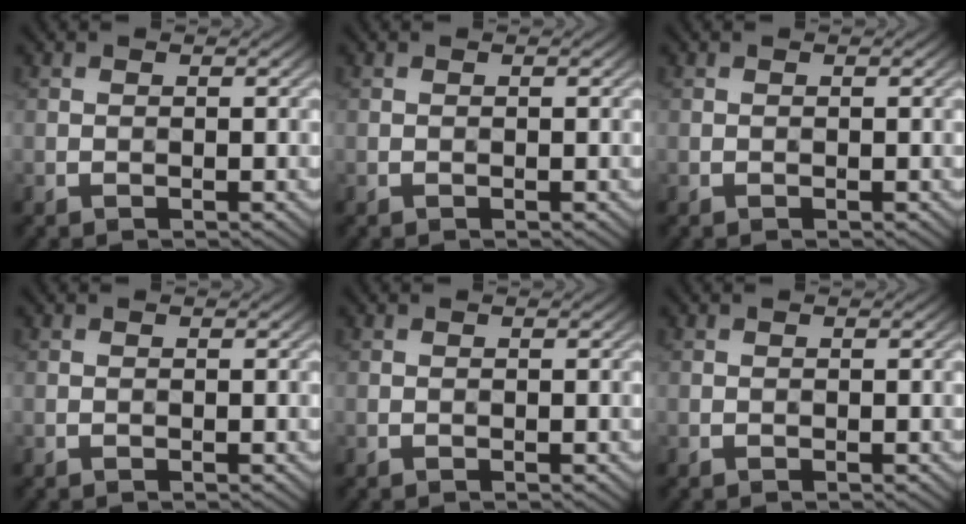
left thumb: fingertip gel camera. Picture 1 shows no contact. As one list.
[{"total": 0.0}, {"total": 0.0}, {"total": 0.0}, {"total": 0.0}, {"total": 0.0}]